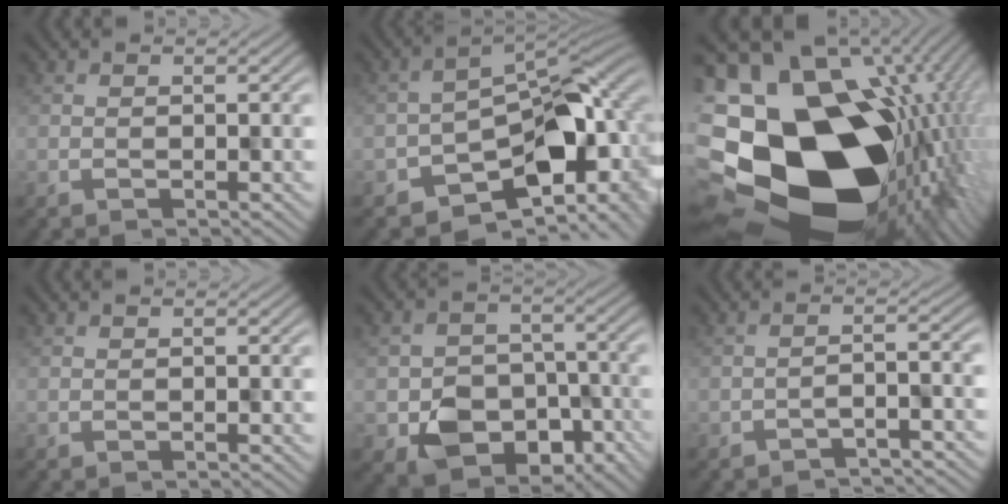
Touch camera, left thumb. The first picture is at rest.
{"total": 9.3, "force": [-3.9, 5.9, 6.0], "torque": [-0.073, -0.012, -0.068]}
{"total": 21.1, "force": [-1.6, 16.5, 13.1], "torque": [-0.255, -0.067, 0.000]}
{"total": 0.0}
{"total": 7.2, "force": [-2.8, 6.2, 2.3], "torque": [-0.044, -0.026, -0.045]}
{"total": 2.3, "force": [-2.3, 0.2, 0.3], "torque": [0.003, 0.008, -0.042]}